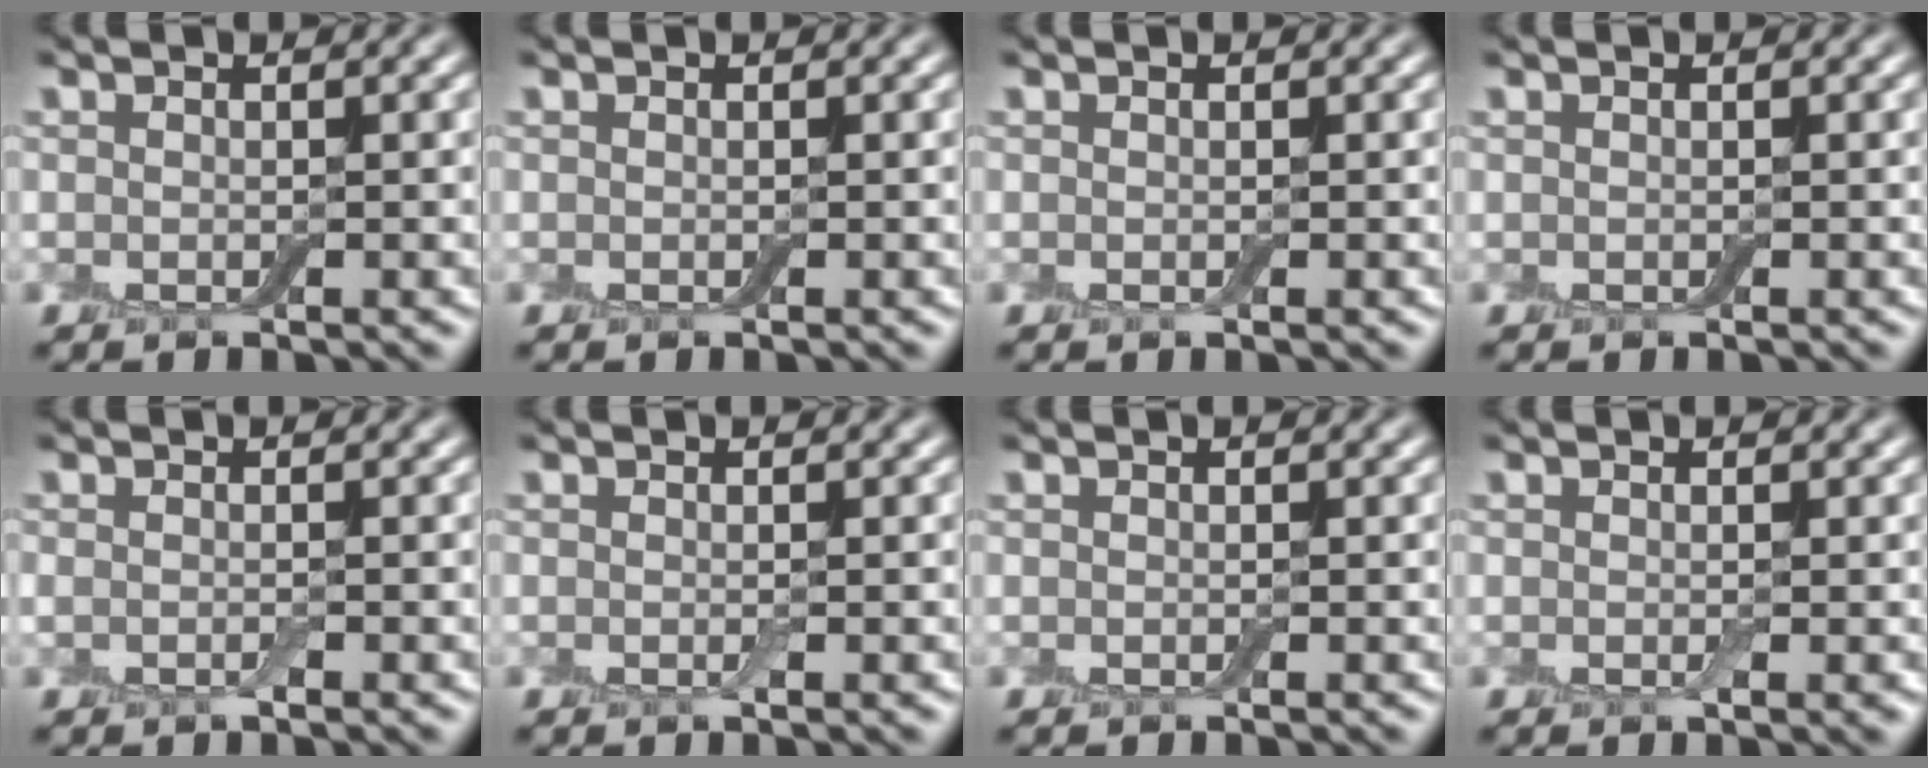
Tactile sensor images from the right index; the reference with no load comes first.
{"total": 0.0}
{"total": 0.0}
{"total": 0.0}
{"total": 0.7, "force": [-0.3, 0.2, 0.6], "torque": [-0.013, -0.002, -0.007]}
{"total": 0.6, "force": [-0.1, 0.0, 0.6], "torque": [-0.010, -0.003, -0.002]}
{"total": 0.0}
{"total": 0.7, "force": [-0.1, 0.0, 0.7], "torque": [-0.011, -0.003, -0.002]}